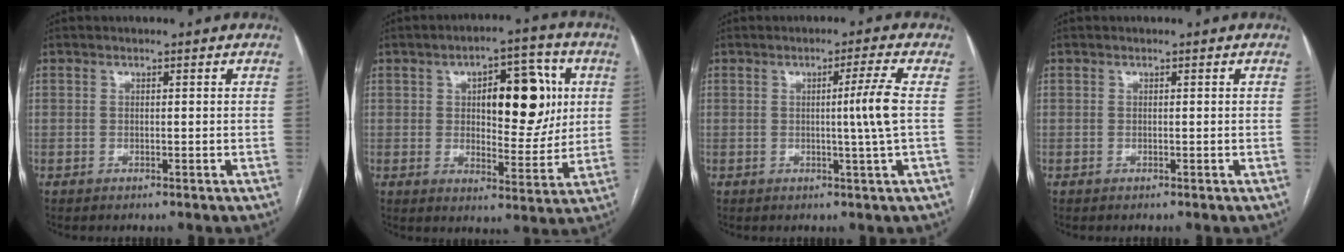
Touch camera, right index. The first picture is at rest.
{"total": 13.3, "force": [3.1, 5.4, 11.7], "torque": [-0.154, 0.026, 0.051]}
{"total": 4.9, "force": [0.0, -1.9, 4.5], "torque": [-0.072, -0.006, 0.002]}
{"total": 0.0}